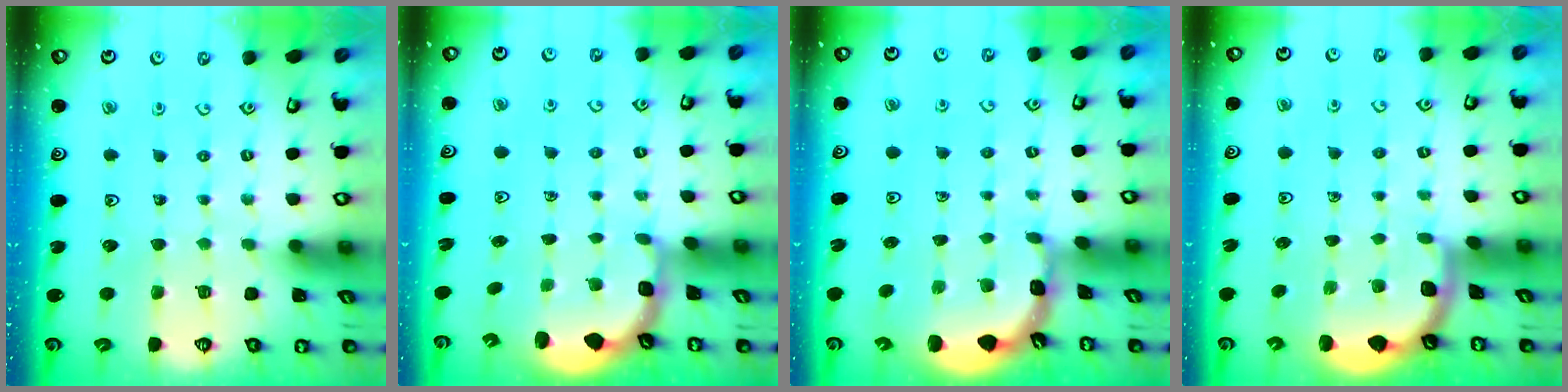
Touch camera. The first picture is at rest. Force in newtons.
{"total": 2.7, "press": 2.0, "slide": 1.7}
{"total": 1.5, "press": 1.5, "slide": 0.1}
{"total": 1.8, "press": 1.8, "slide": 0.0}